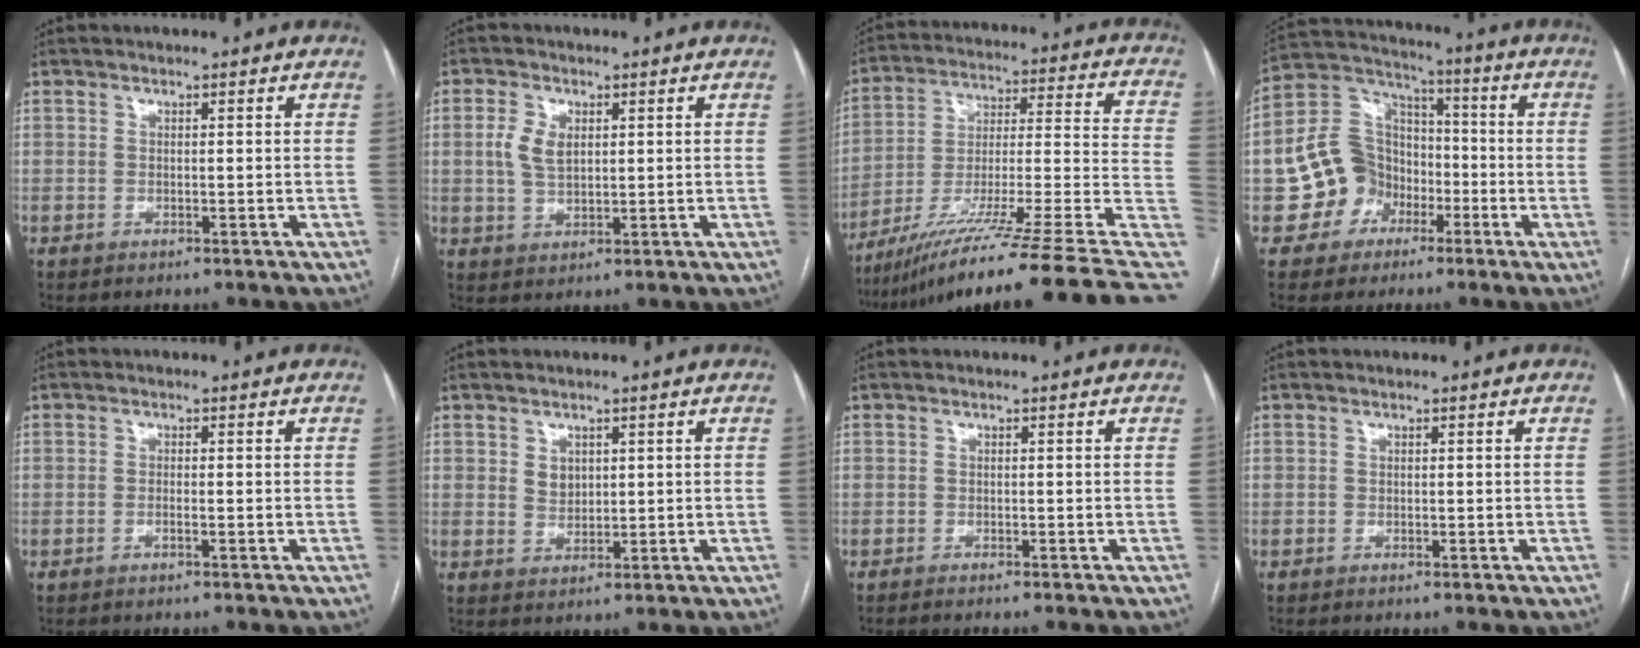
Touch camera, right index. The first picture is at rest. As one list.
[{"total": 4.6, "force": [1.1, 2.7, 3.5], "torque": [-0.080, 0.007, 0.024]}, {"total": 24.9, "force": [-18.5, -0.5, 16.7], "torque": [-0.180, 0.018, -0.294]}, {"total": 11.1, "force": [-3.6, 9.9, 3.5], "torque": [-0.075, 0.039, -0.057]}, {"total": 0.8, "force": [-0.5, 0.0, 0.7], "torque": [-0.016, 0.001, -0.009]}, {"total": 2.5, "force": [1.0, 1.9, 1.3], "torque": [-0.023, 0.000, 0.022]}, {"total": 2.4, "force": [-2.0, 0.0, 1.2], "torque": [-0.013, 0.000, -0.026]}, {"total": 0.0}]